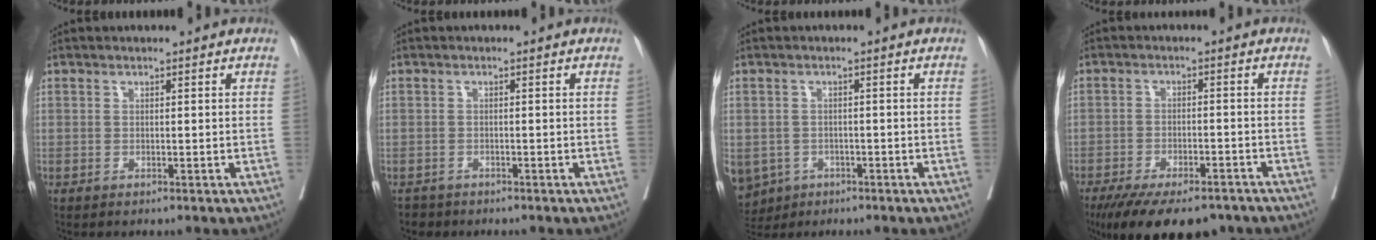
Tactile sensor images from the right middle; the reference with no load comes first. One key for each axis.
{"total": 2.2, "fx": -2.0, "fy": 1.0, "fz": 0.0, "tx": -0.007, "ty": -0.003, "tz": -0.034}
{"total": 10.5, "fx": -5.0, "fy": 8.6, "fz": 3.3, "tx": -0.111, "ty": -0.007, "tz": -0.067}
{"total": 15.9, "fx": -12.2, "fy": 5.6, "fz": 8.4, "tx": -0.159, "ty": -0.023, "tz": -0.174}